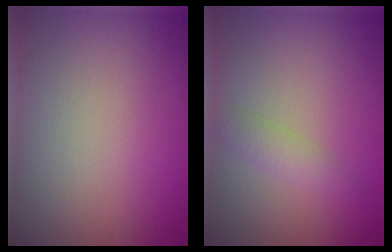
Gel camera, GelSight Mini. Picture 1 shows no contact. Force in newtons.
{"total": 1.7, "press": 1.7, "slide": 0.1}